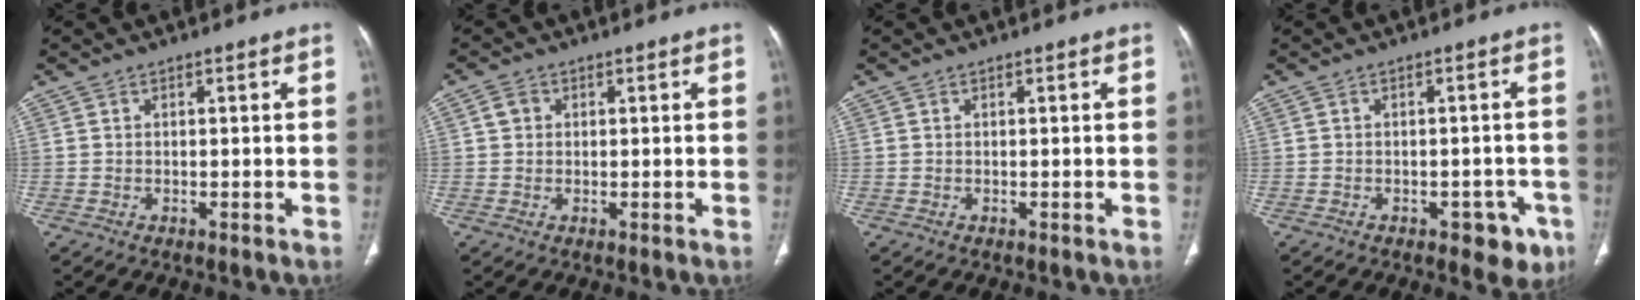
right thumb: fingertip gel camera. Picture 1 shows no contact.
{"total": 2.1, "force": [0.4, 1.9, 0.9], "torque": [-0.011, 0.004, 0.006]}
{"total": 0.0}
{"total": 5.7, "force": [-3.0, 3.3, 3.5], "torque": [-0.014, 0.015, -0.035]}